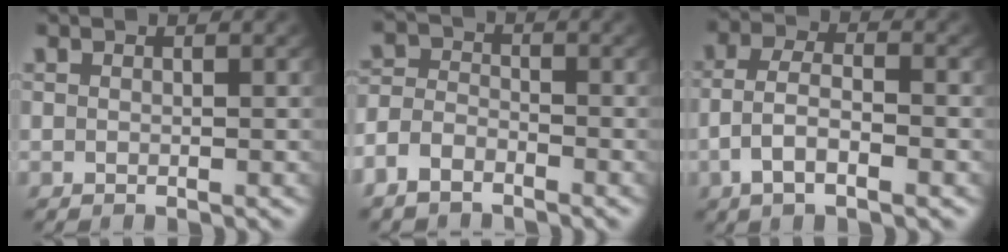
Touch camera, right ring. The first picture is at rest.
{"total": 4.2, "force": [-2.7, 3.0, 1.1], "torque": [-0.035, -0.021, -0.045]}
{"total": 4.6, "force": [-1.7, 2.5, 3.4], "torque": [-0.076, -0.019, -0.022]}